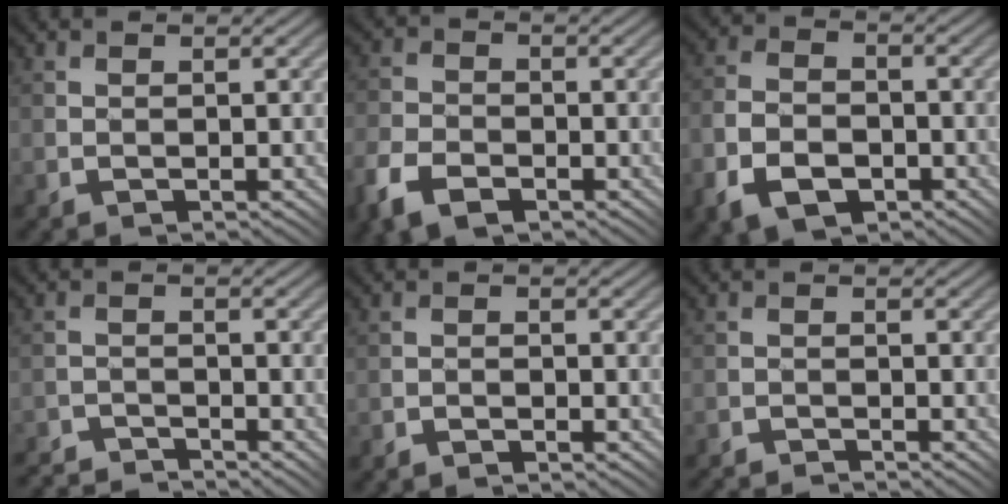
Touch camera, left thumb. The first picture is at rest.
{"total": 6.5, "force": [-3.9, 3.9, 3.4], "torque": [-0.087, -0.012, -0.078]}
{"total": 7.3, "force": [-3.9, 4.4, 4.3], "torque": [-0.099, -0.006, -0.081]}
{"total": 5.0, "force": [-5.0, 0.5, 0.0], "torque": [0.006, 0.006, -0.089]}
{"total": 1.0, "force": [-1.0, 0.0, -0.1], "torque": [0.005, 0.007, -0.022]}
{"total": 2.9, "force": [-2.9, -0.4, -0.1], "torque": [-0.004, 0.003, -0.061]}